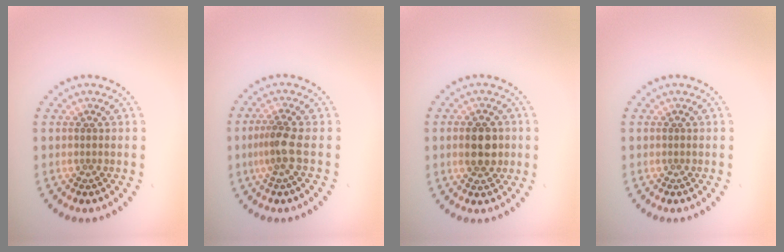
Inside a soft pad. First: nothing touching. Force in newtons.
{"total": 2.4, "press": 1.7, "slide": 1.7}
{"total": 3.6, "press": 3.6, "slide": 0.1}
{"total": 0.0}